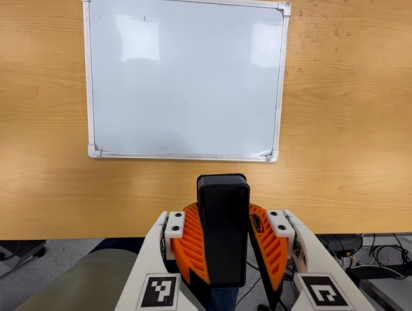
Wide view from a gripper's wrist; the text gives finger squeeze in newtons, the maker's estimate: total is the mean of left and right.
{"total": 10.4, "left": 10.4, "right": 10.4}